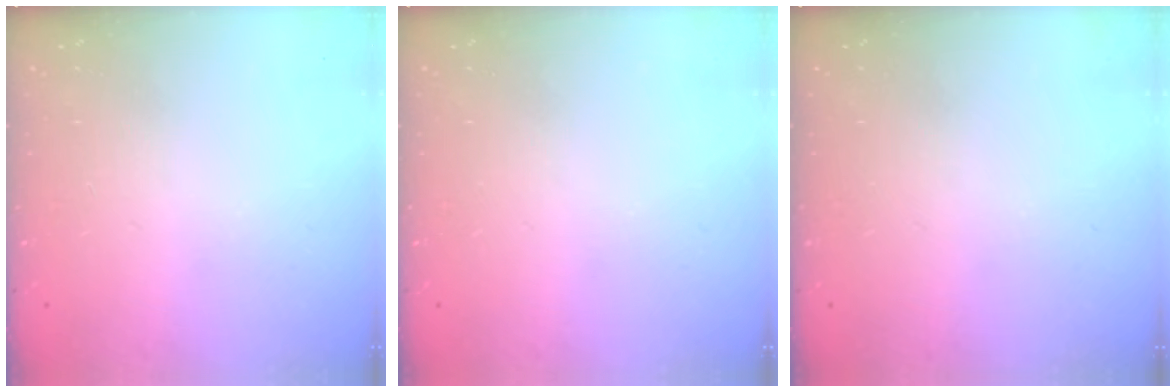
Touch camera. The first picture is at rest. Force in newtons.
{"total": 0.0}
{"total": 0.0}